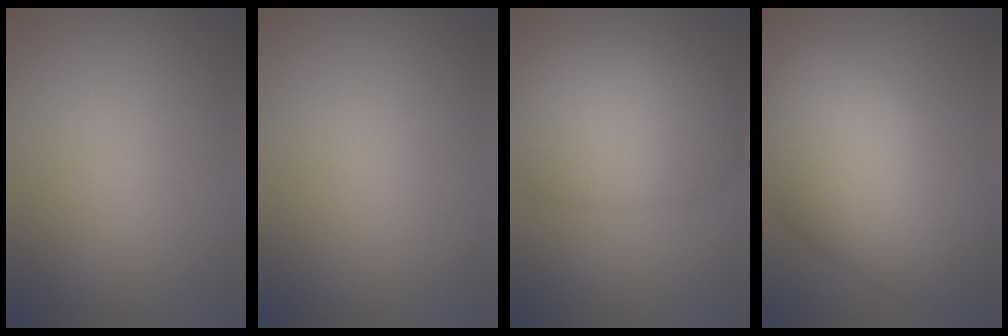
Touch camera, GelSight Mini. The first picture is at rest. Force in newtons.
{"total": 0.0}
{"total": 8.2, "press": 8.2, "slide": 0.1}
{"total": 14.0, "press": 14.0, "slide": 0.2}